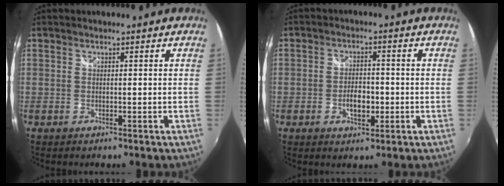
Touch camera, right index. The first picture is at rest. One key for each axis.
{"total": 4.8, "fx": -1.4, "fy": 2.7, "fz": 3.8, "tx": -0.074, "ty": 0.001, "tz": -0.021}